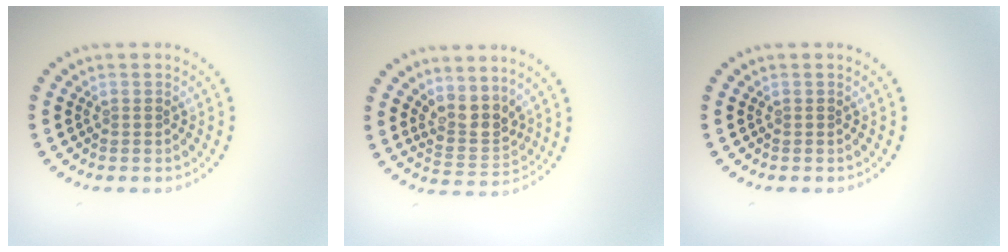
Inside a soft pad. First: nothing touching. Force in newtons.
{"total": 3.1, "press": 2.5, "slide": 1.9}
{"total": 0.0}